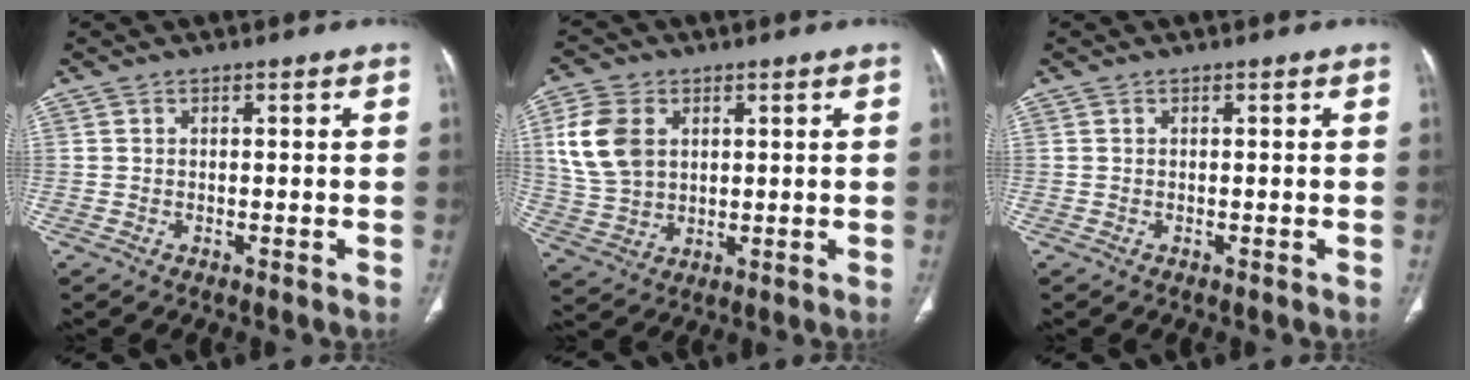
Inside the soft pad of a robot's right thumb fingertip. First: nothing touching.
{"total": 11.5, "force": [3.1, 8.3, 7.4], "torque": [-0.143, -0.004, 0.067]}
{"total": 0.0}